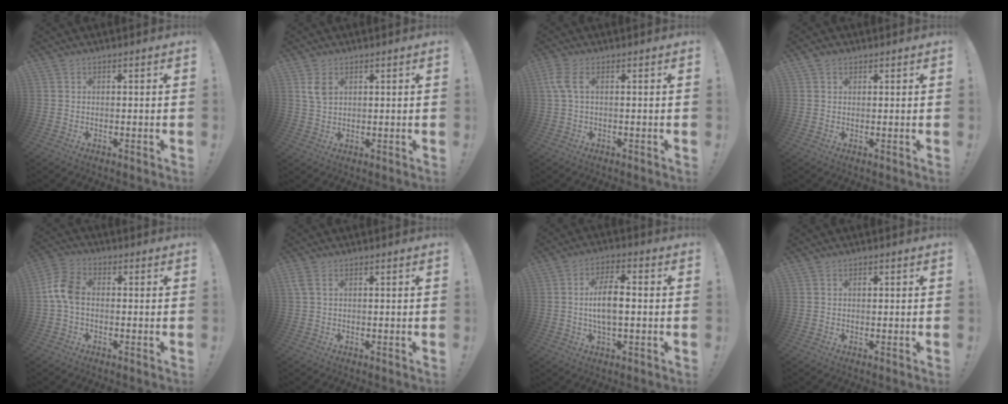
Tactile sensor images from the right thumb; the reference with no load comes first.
{"total": 4.2, "force": [1.9, 2.4, 2.8], "torque": [-0.050, -0.002, 0.036]}
{"total": 4.3, "force": [1.0, 1.3, 4.0], "torque": [-0.089, 0.000, 0.020]}
{"total": 1.5, "force": [1.0, 1.0, 0.4], "torque": [-0.009, 0.002, 0.019]}
{"total": 8.4, "force": [-0.3, 5.3, 6.5], "torque": [-0.141, 0.014, 0.001]}
{"total": 2.4, "force": [1.0, 0.8, 2.0], "torque": [-0.047, 0.003, 0.022]}
{"total": 9.3, "force": [-0.4, 3.8, 8.5], "torque": [-0.160, 0.004, -0.012]}
{"total": 0.6, "force": [0.2, 0.5, 0.3], "torque": [-0.006, 0.002, 0.003]}